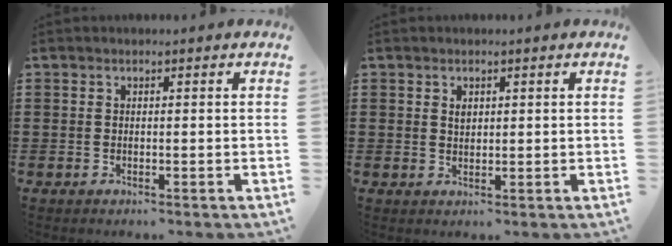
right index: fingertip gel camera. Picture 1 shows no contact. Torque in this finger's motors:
{"motor_torque": [0.01, -0.01, 0.04, 0.03]}